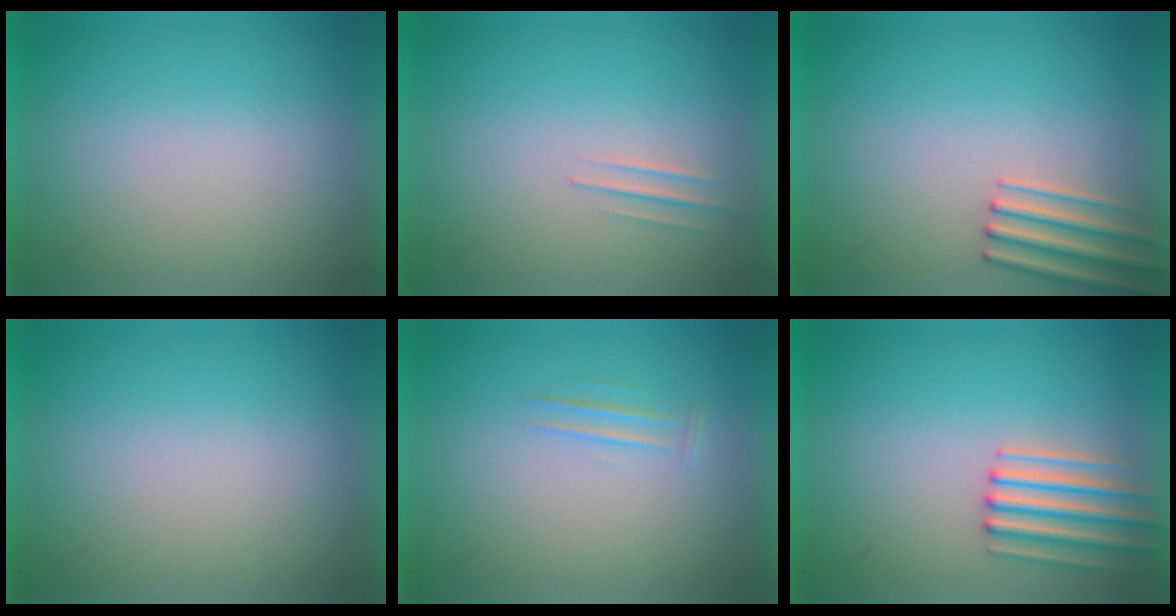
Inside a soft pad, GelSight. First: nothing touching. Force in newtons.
{"total": 1.1}
{"total": 2.5}
{"total": 0.0}
{"total": 1.1}
{"total": 2.8}